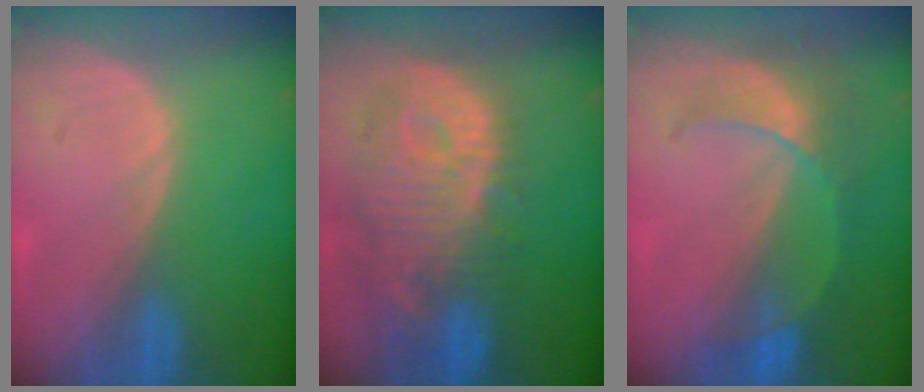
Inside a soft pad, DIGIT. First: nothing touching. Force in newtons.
{"total": 13.0, "press": 11.3, "slide": 6.3}
{"total": 7.8, "press": 6.9, "slide": 3.7}